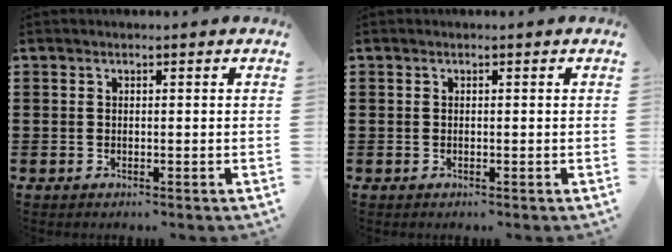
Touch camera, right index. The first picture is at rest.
{"total": 0.0}